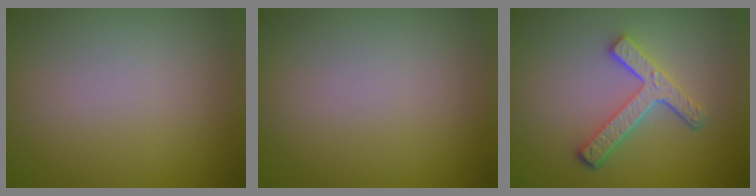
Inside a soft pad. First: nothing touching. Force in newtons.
{"total": 0.0}
{"total": 4.3, "press": 3.3, "slide": 2.7}